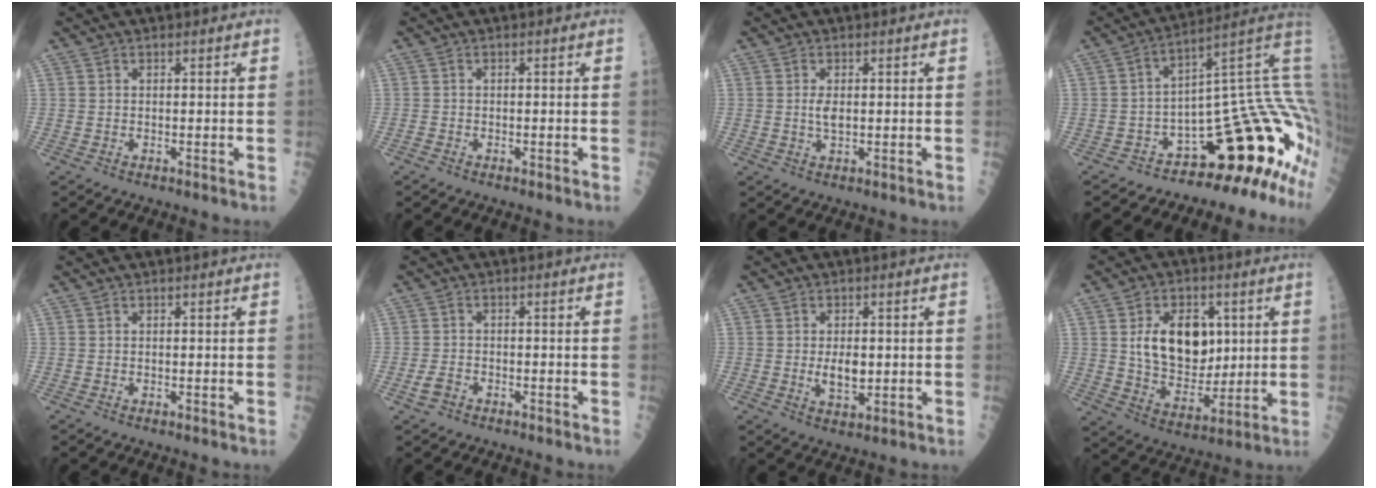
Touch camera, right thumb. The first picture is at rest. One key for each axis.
{"total": 0.6, "fx": -0.5, "fy": 0.2, "fz": 0.2, "tx": -0.005, "ty": -0.001, "tz": -0.013}
{"total": 2.4, "fx": 0.3, "fy": 0.9, "fz": 2.1, "tx": -0.039, "ty": -0.003, "tz": 0.006}
{"total": 14.1, "fx": -2.4, "fy": 5.0, "fz": 12.9, "tx": -0.095, "ty": 0.114, "tz": -0.041}
{"total": 0.0}
{"total": 2.4, "fx": -1.3, "fy": 1.6, "fz": 1.3, "tx": -0.028, "ty": 0.011, "tz": -0.023}
{"total": 4.9, "fx": -0.1, "fy": 2.6, "fz": 4.1, "tx": -0.059, "ty": -0.005, "tz": 0.004}
{"total": 14.5, "fx": 3.2, "fy": 9.5, "fz": 10.4, "tx": -0.120, "ty": -0.017, "tz": 0.063}